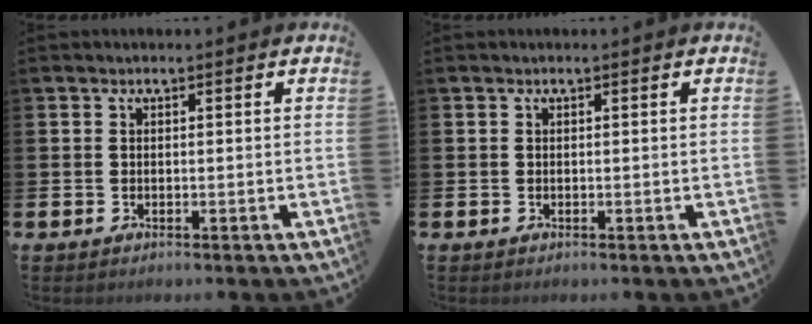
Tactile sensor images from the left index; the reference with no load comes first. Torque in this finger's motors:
{"motor_torque": [-0.01, -0.01, 0.01, 0.00]}